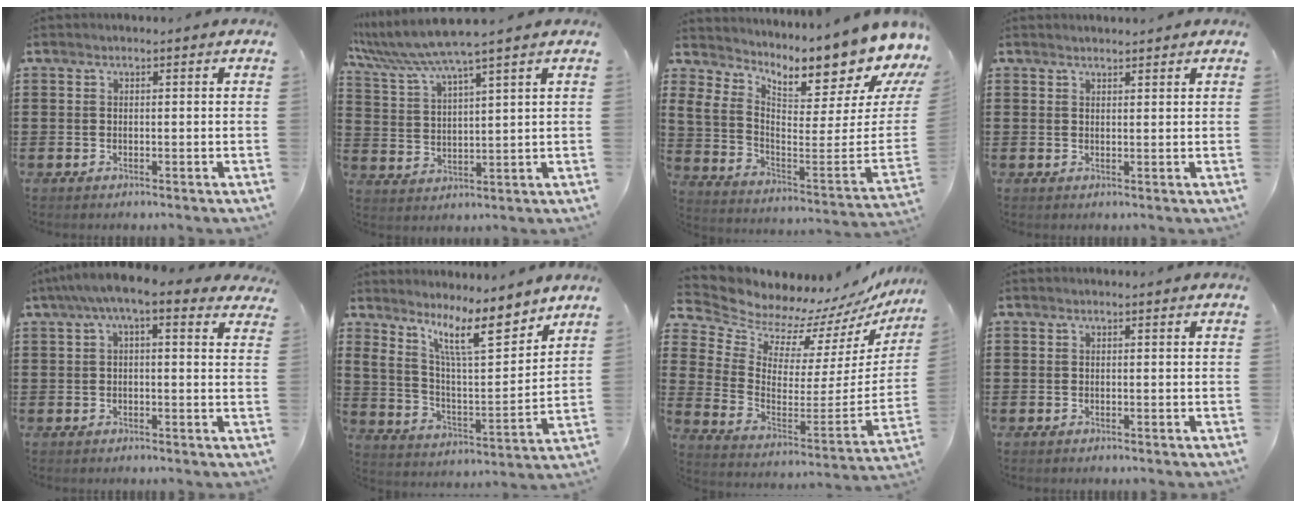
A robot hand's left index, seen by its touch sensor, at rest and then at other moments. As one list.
[{"total": 6.6, "force": [5.5, -0.3, 3.6], "torque": [-0.090, -0.025, 0.094]}, {"total": 7.6, "force": [6.3, 1.9, 3.8], "torque": [-0.075, -0.084, 0.098]}, {"total": 1.3, "force": [1.3, 0.2, 0.0], "torque": [-0.004, 0.001, 0.026]}, {"total": 5.3, "force": [2.6, 1.3, 4.4], "torque": [-0.090, 0.002, 0.042]}, {"total": 11.7, "force": [8.5, 2.8, 7.5], "torque": [-0.154, -0.038, 0.145]}, {"total": 7.3, "force": [6.9, 2.4, 0.0], "torque": [-0.051, -0.073, 0.120]}, {"total": 0.0}]